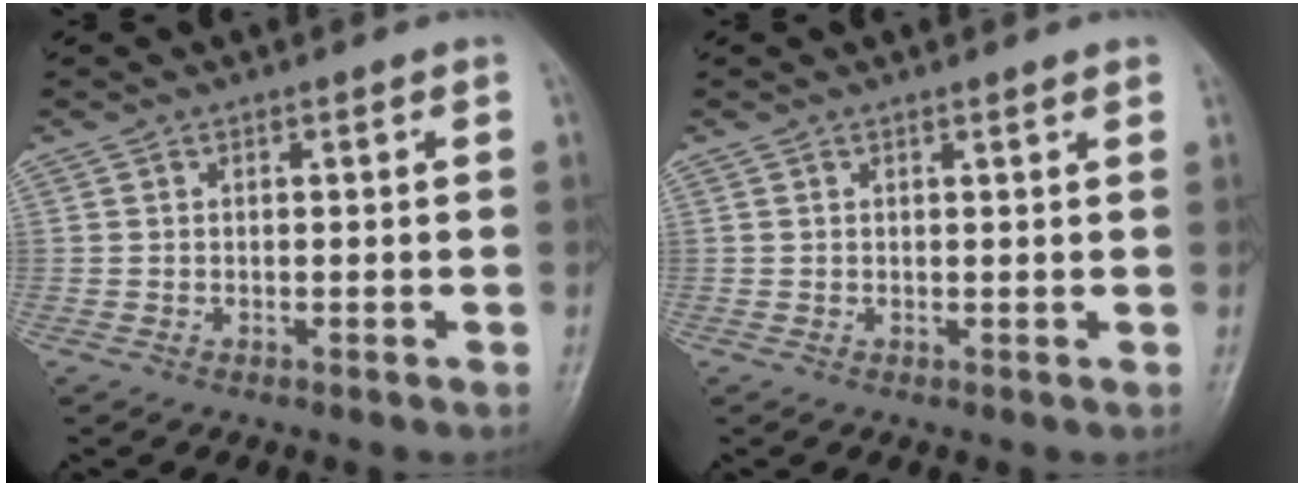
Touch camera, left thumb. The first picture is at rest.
{"total": 1.3, "force": [1.0, -0.1, 0.8], "torque": [-0.007, 0.000, 0.014]}